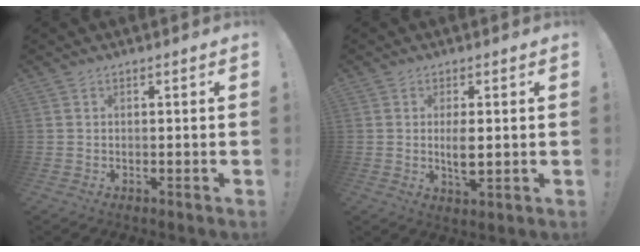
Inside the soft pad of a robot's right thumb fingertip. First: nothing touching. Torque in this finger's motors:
{"motor_torque": [0.74, 0.56, 0.45, -0.13, 0.10]}